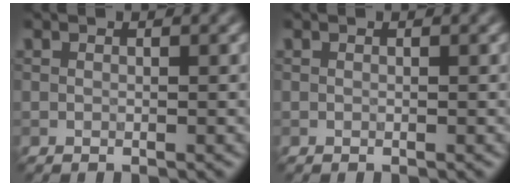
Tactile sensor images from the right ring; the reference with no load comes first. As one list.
[{"total": 0.0}]